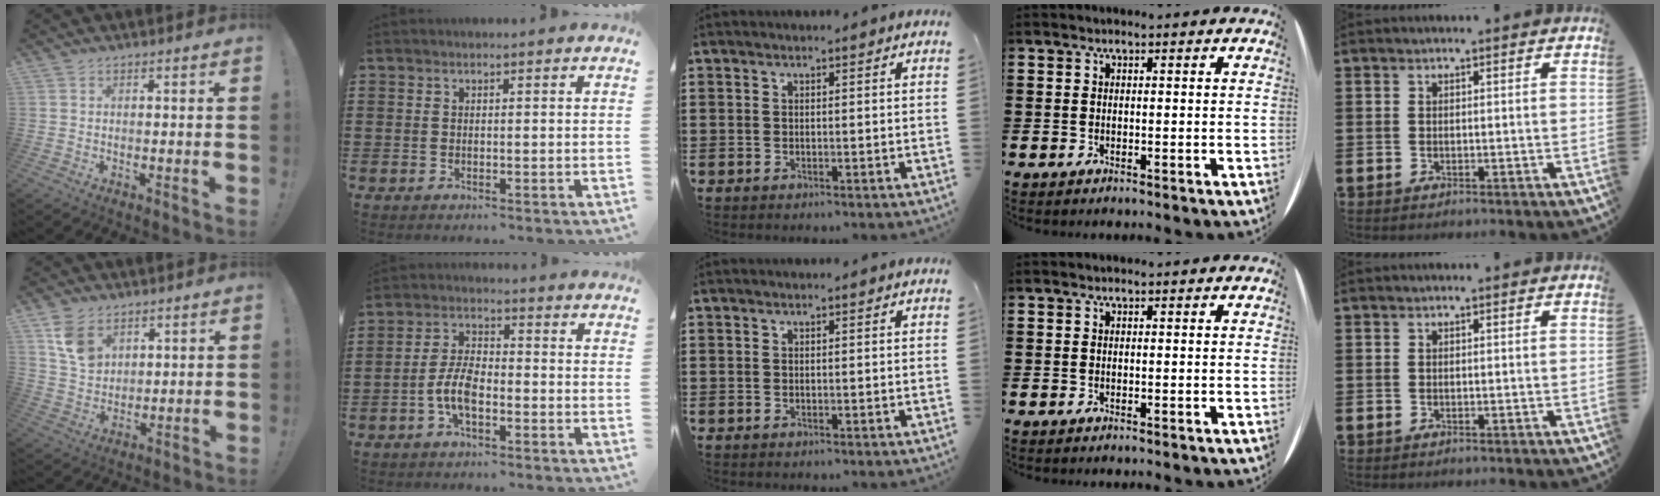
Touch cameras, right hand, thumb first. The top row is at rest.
{"thumb": {"total": 9.7, "force": [5.3, 6.8, 4.3], "torque": [-0.063, -0.022, 0.105]}, "index": {"total": 6.3, "force": [-2.3, 2.8, 5.2], "torque": [-0.130, -0.003, -0.054]}}